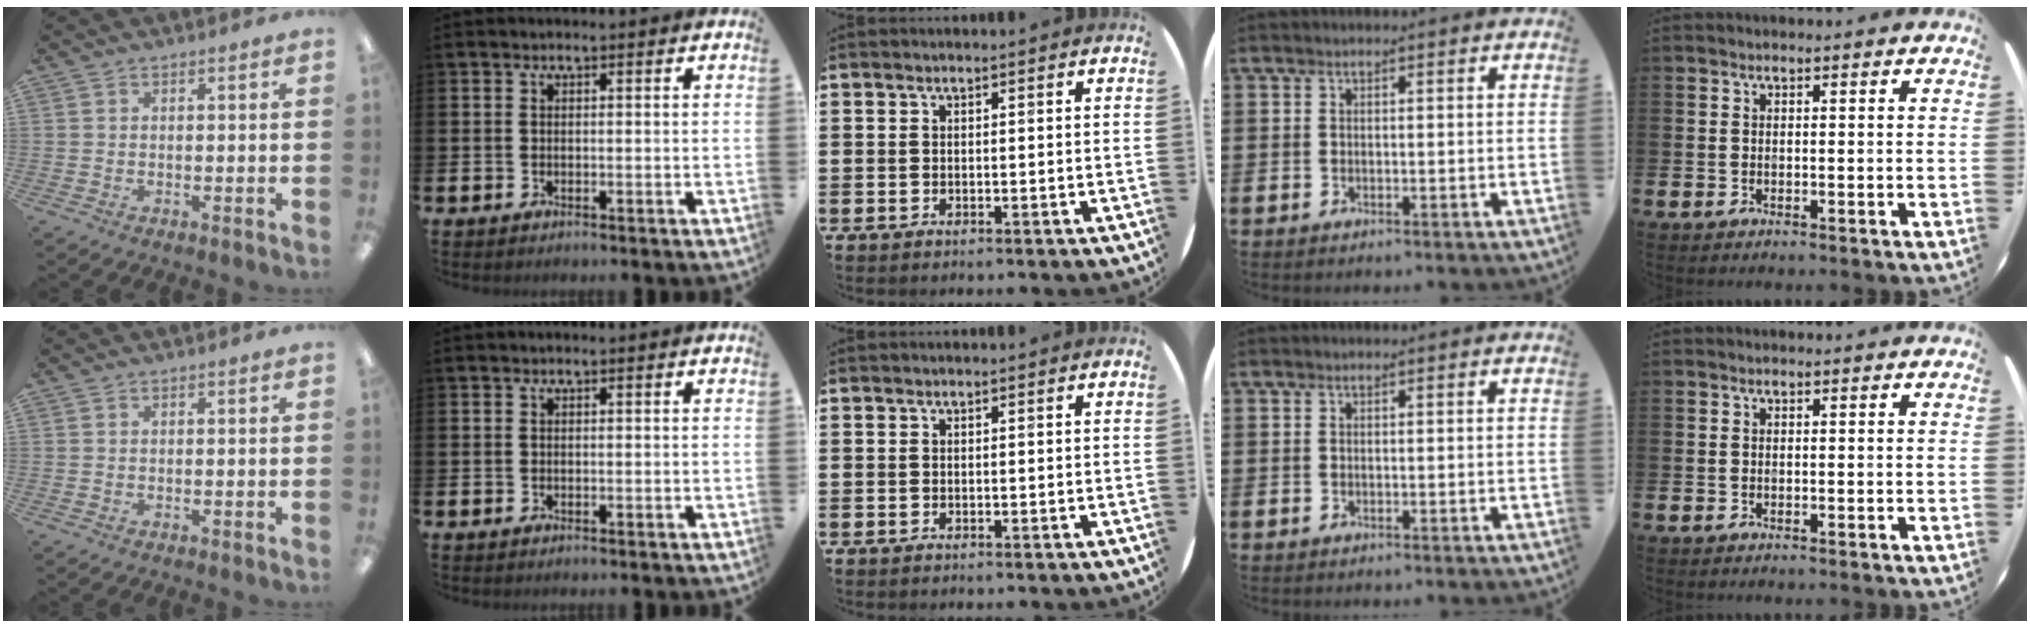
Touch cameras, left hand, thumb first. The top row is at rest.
{}